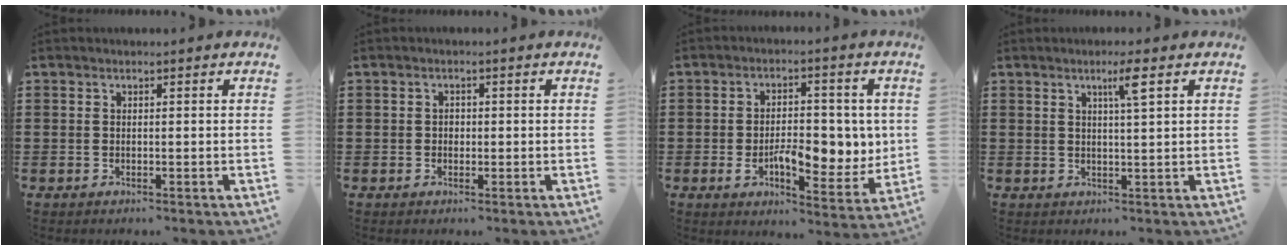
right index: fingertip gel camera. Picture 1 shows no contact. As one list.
[{"total": 1.0, "force": [-0.1, 0.8, 0.6], "torque": [-0.014, 0.002, -0.002]}, {"total": 9.0, "force": [-1.1, 4.8, 7.6], "torque": [-0.107, 0.000, -0.024]}, {"total": 3.4, "force": [1.8, -0.2, 2.8], "torque": [-0.052, -0.006, 0.026]}]